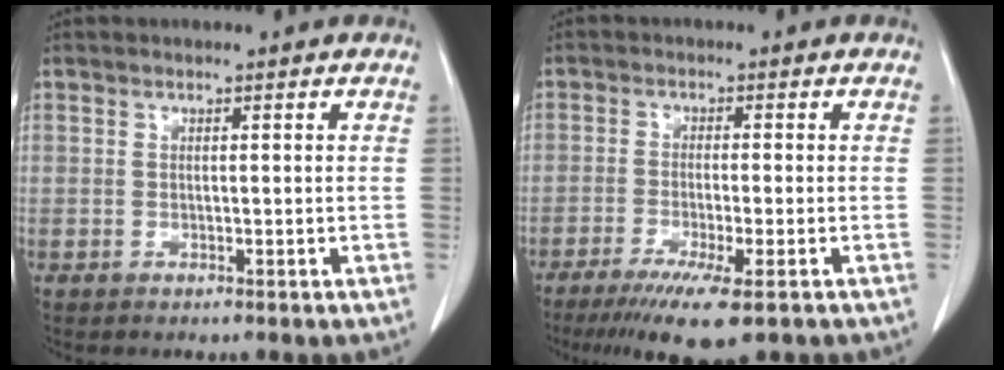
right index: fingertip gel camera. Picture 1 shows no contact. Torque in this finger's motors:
{"motor_torque": [1.20, -0.94, 0.49, 0.08]}